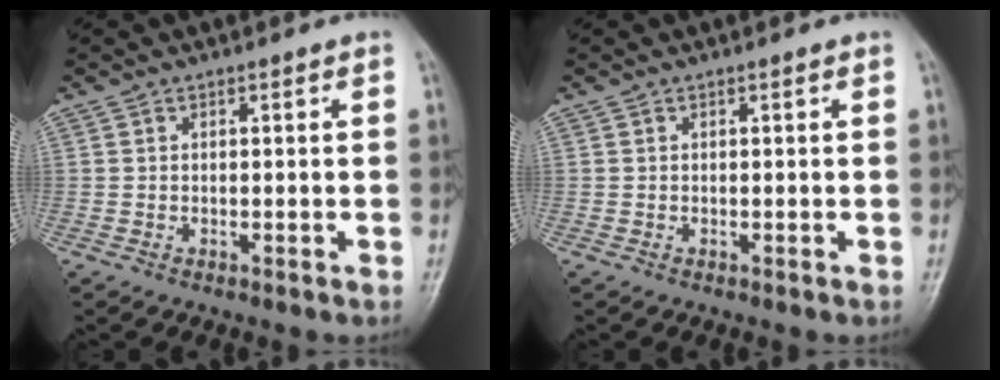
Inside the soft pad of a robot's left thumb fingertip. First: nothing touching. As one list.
[{"total": 0.0}]